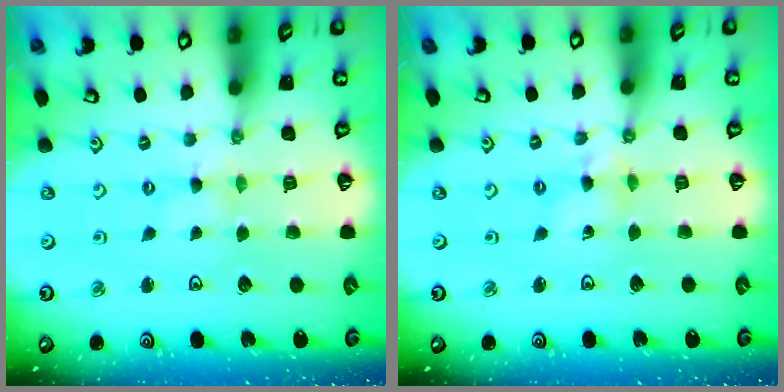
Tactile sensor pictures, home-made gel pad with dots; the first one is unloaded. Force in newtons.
{"total": 2.9, "press": 2.8, "slide": 0.2}